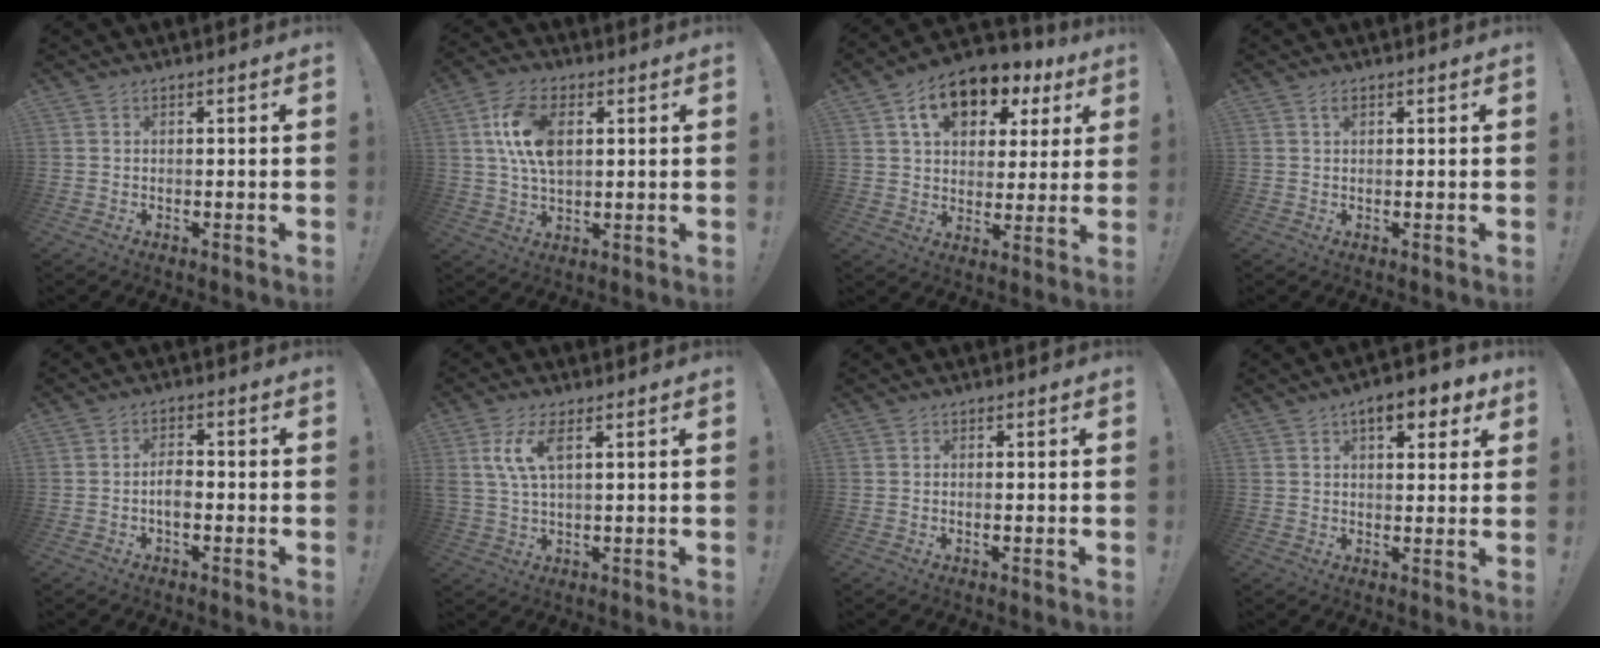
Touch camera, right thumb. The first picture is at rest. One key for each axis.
{"total": 12.4, "fx": 2.8, "fy": 7.1, "fz": 9.8, "tx": -0.188, "ty": 0.005, "tz": 0.052}
{"total": 13.9, "fx": 7.0, "fy": 9.1, "fz": 7.9, "tx": -0.123, "ty": -0.029, "tz": 0.128}
{"total": 1.3, "fx": 0.5, "fy": 0.6, "fz": 1.0, "tx": -0.014, "ty": 0.000, "tz": 0.007}
{"total": 4.5, "fx": -1.4, "fy": 2.5, "fz": 3.5, "tx": -0.059, "ty": 0.001, "tz": -0.030}
{"total": 8.2, "fx": 2.8, "fy": 3.2, "fz": 7.0, "tx": -0.140, "ty": -0.005, "tz": 0.048}
{"total": 0.9, "fx": -0.5, "fy": 0.1, "fz": 0.7, "tx": -0.013, "ty": -0.001, "tz": -0.009}
{"total": 7.8, "fx": 4.2, "fy": 3.4, "fz": 5.7, "tx": -0.067, "ty": -0.013, "tz": 0.067}